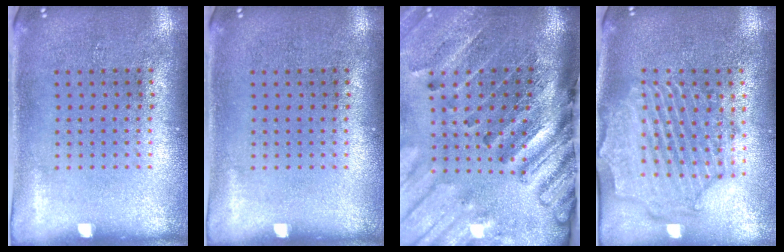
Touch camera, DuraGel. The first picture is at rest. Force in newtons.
{"total": 0.0}
{"total": 4.4, "press": 3.3, "slide": 3.0}
{"total": 2.3, "press": 2.2, "slide": 0.8}